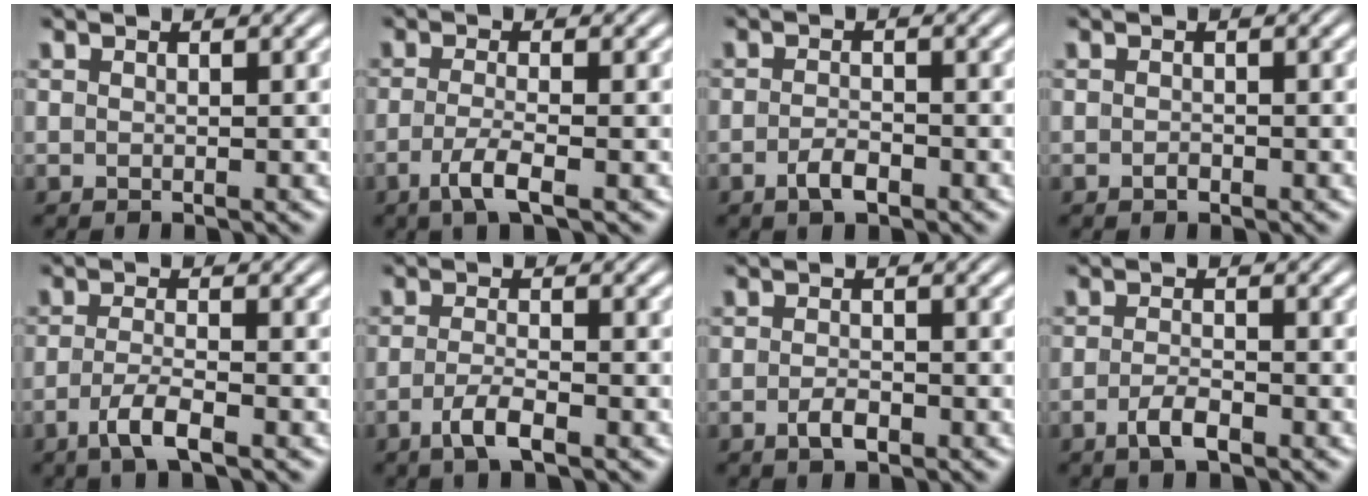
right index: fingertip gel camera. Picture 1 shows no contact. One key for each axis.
{"total": 3.0, "fx": -1.8, "fy": -0.1, "fz": 2.4, "tx": -0.057, "ty": -0.023, "tz": -0.021}
{"total": 2.0, "fx": -1.7, "fy": 0.3, "fz": 1.1, "tx": -0.020, "ty": -0.005, "tz": -0.028}
{"total": 0.7, "fx": -0.7, "fy": -0.2, "fz": 0.2, "tx": -0.004, "ty": -0.007, "tz": -0.007}
{"total": 3.1, "fx": -2.1, "fy": 0.2, "fz": 2.3, "tx": -0.052, "ty": -0.019, "tz": -0.027}
{"total": 2.8, "fx": -1.9, "fy": 0.1, "fz": 2.0, "tx": -0.045, "ty": -0.015, "tz": -0.027}
{"total": 1.8, "fx": -1.4, "fy": 0.4, "fz": 1.1, "tx": -0.021, "ty": -0.006, "tz": -0.022}
{"total": 2.3, "fx": -1.8, "fy": 0.1, "fz": 1.4, "tx": -0.027, "ty": -0.008, "tz": -0.029}